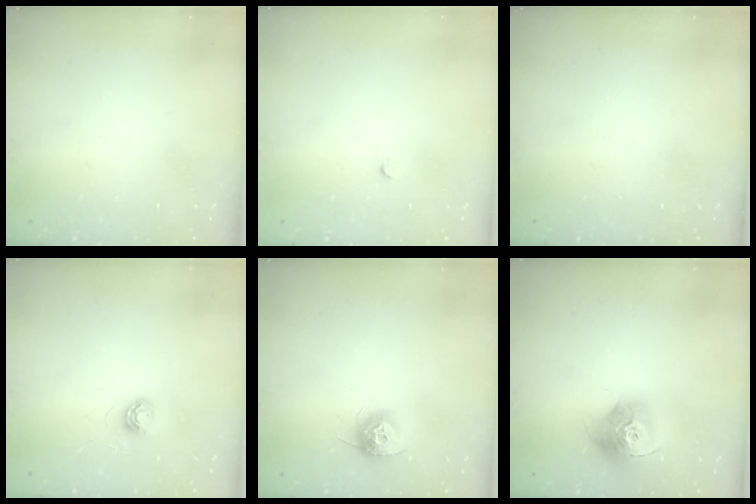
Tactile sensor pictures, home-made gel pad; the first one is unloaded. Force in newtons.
{"total": 2.4, "press": 2.4, "slide": 0.3}
{"total": 0.0}
{"total": 5.4, "press": 5.4, "slide": 0.3}
{"total": 9.5, "press": 9.5, "slide": 0.4}
{"total": 15.6, "press": 15.5, "slide": 1.5}